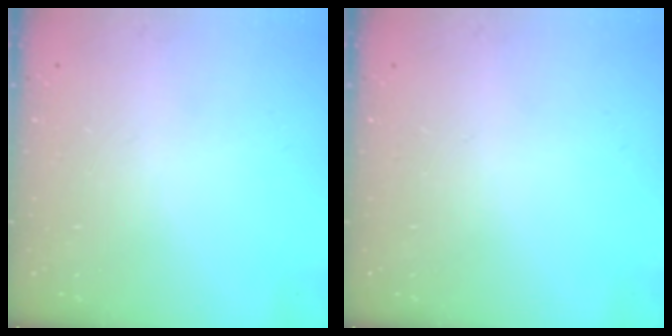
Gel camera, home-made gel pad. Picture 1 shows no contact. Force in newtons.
{"total": 0.0}